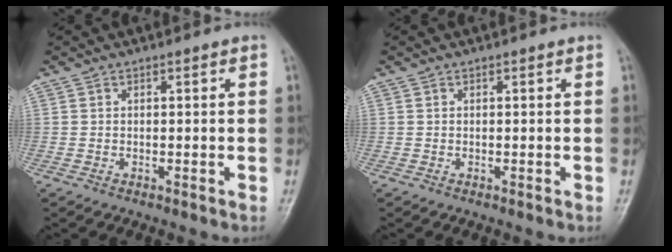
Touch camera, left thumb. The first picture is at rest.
{"total": 0.0}